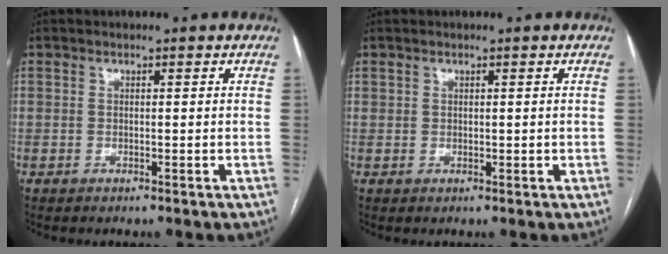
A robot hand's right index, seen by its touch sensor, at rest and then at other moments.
{"total": 0.6, "force": [0.5, 0.4, 0.1], "torque": [0.011, 0.001, 0.008]}